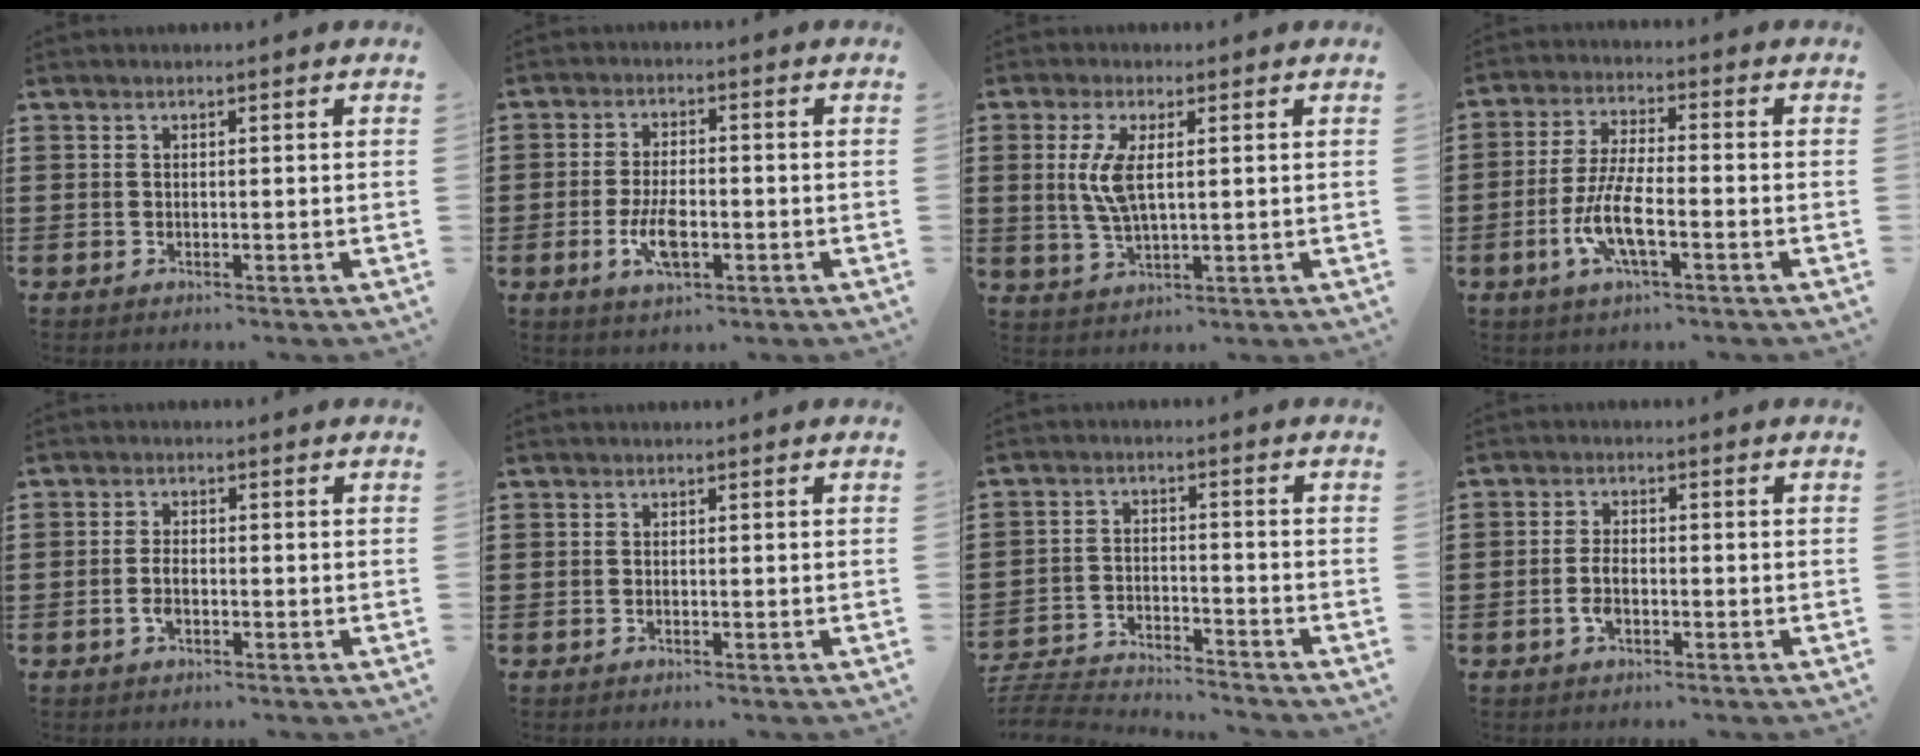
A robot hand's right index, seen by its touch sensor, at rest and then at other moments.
{"total": 5.6, "force": [-1.8, 2.3, 4.8], "torque": [-0.102, -0.003, -0.034]}
{"total": 5.8, "force": [1.0, 2.0, 5.3], "torque": [-0.129, -0.002, 0.008]}
{"total": 7.8, "force": [-2.9, 1.9, 6.9], "torque": [-0.154, -0.013, -0.060]}
{"total": 2.5, "force": [-0.8, 1.2, 2.1], "torque": [-0.049, -0.004, -0.016]}
{"total": 0.0}
{"total": 4.7, "force": [-4.6, 0.4, 0.5], "torque": [-0.026, -0.001, -0.099]}
{"total": 3.1, "force": [-1.0, 1.5, 2.5], "torque": [-0.063, -0.005, -0.022]}